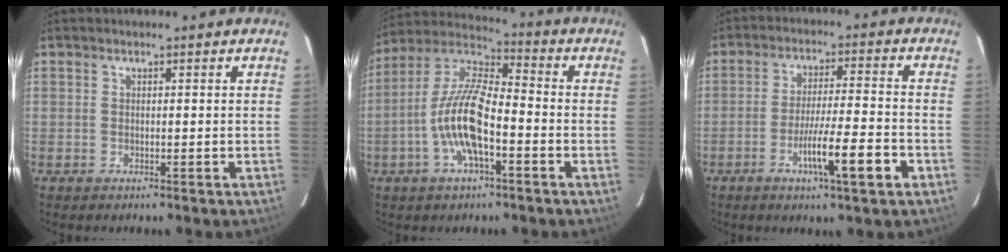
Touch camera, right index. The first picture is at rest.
{"total": 12.4, "force": [-3.5, 3.4, 11.4], "torque": [-0.239, 0.015, -0.066]}
{"total": 9.3, "force": [-4.2, 0.0, 8.4], "torque": [-0.140, -0.007, -0.068]}